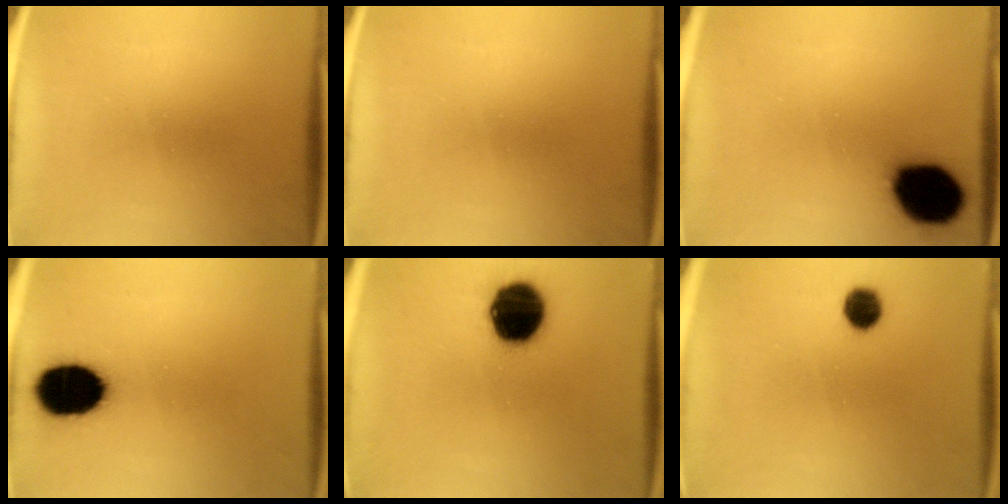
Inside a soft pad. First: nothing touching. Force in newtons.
{"total": 0.0}
{"total": 17.1}
{"total": 15.9}
{"total": 16.5}
{"total": 4.8}